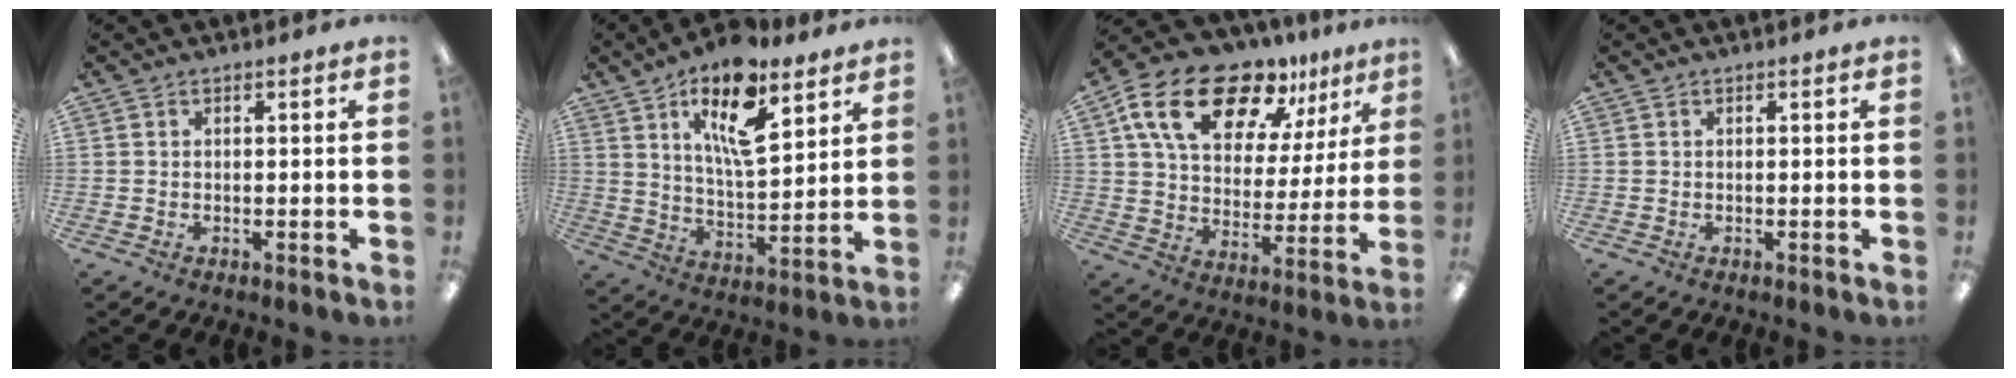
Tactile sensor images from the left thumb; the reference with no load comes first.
{"total": 16.8, "force": [10.2, 6.7, 11.5], "torque": [-0.177, -0.048, 0.166]}
{"total": 20.2, "force": [13.0, 10.6, 11.2], "torque": [-0.190, -0.069, 0.227]}
{"total": 0.0}